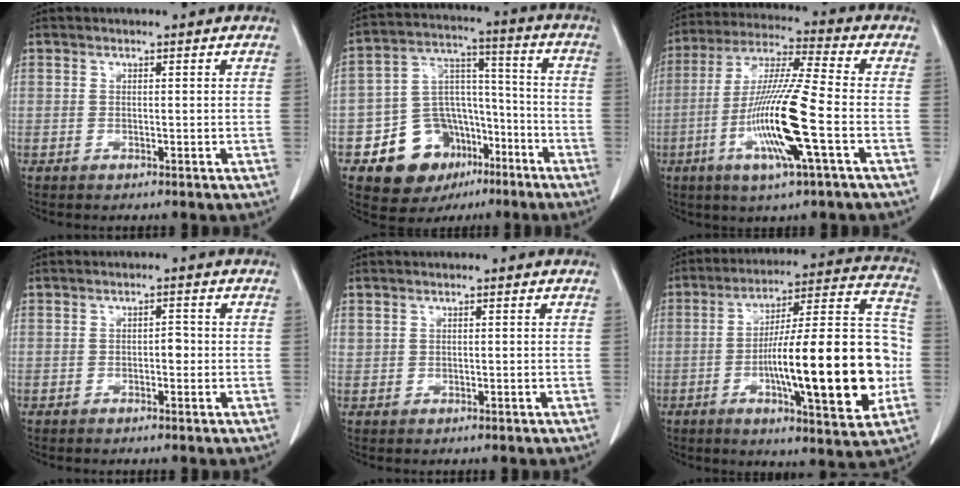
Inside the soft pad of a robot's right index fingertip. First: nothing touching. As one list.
[{"total": 14.2, "force": [-7.1, 10.5, 6.3], "torque": [-0.103, 0.055, -0.101]}, {"total": 15.1, "force": [-4.4, 0.1, 14.4], "torque": [-0.292, -0.014, -0.088]}, {"total": 1.5, "force": [-0.3, 0.8, 1.3], "torque": [-0.014, 0.005, -0.005]}, {"total": 0.7, "force": [0.4, 0.5, 0.1], "torque": [0.008, 0.005, 0.006]}, {"total": 23.2, "force": [-4.4, 3.8, 22.4], "torque": [-0.310, 0.022, -0.061]}]